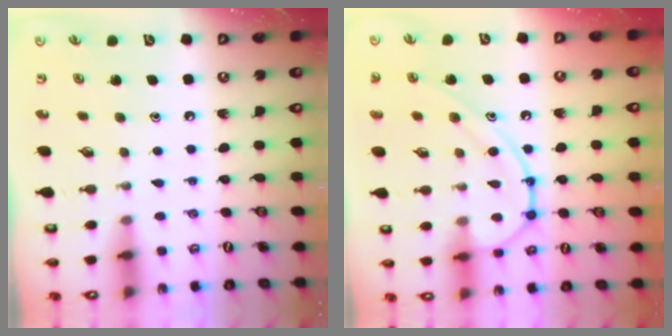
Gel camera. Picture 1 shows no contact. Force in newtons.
{"total": 12.8, "press": 12.7, "slide": 0.9}